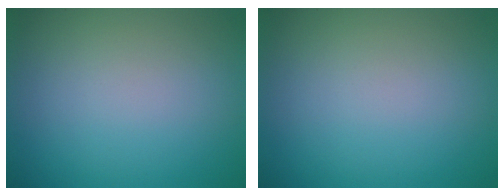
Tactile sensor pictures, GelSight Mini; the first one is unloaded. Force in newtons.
{"total": 0.0}